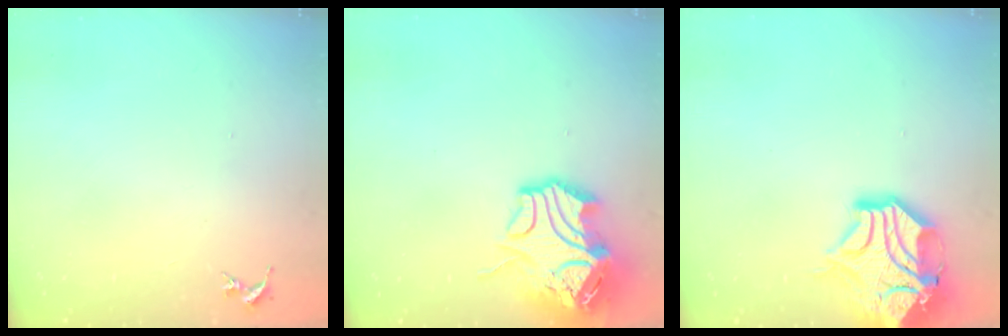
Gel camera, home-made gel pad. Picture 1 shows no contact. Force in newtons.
{"total": 17.6, "press": 17.4, "slide": 2.5}
{"total": 17.6, "press": 17.4, "slide": 2.6}